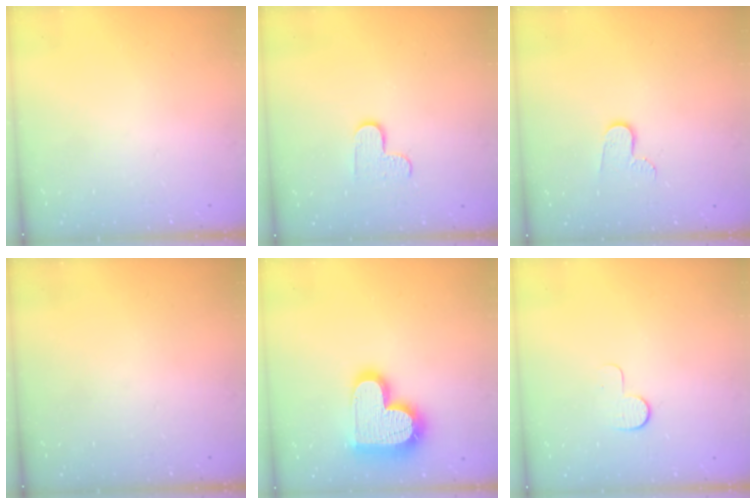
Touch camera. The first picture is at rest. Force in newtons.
{"total": 5.9, "press": 5.8, "slide": 0.6}
{"total": 7.0, "press": 7.0, "slide": 0.5}
{"total": 0.0}
{"total": 19.8, "press": 19.7, "slide": 1.3}
{"total": 7.6, "press": 7.5, "slide": 0.7}